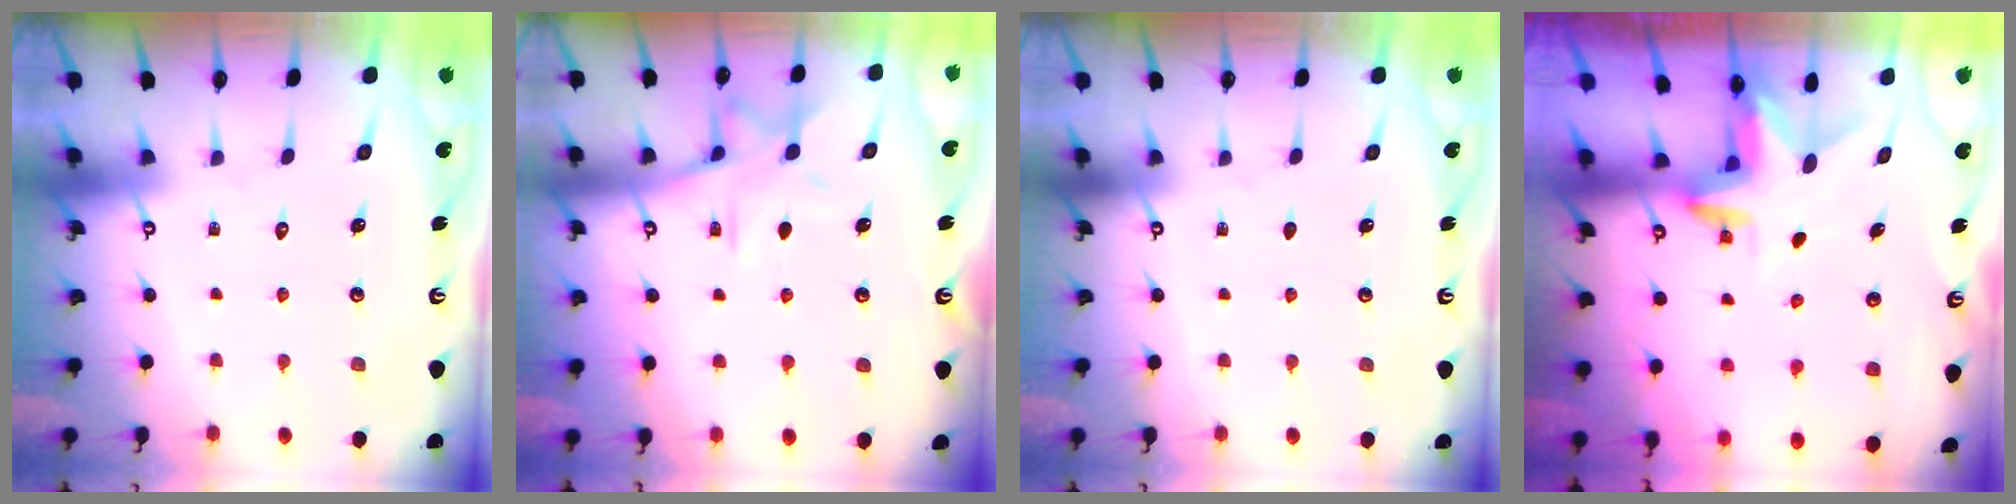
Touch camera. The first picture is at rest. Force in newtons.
{"total": 10.4, "press": 10.4, "slide": 0.7}
{"total": 0.0}
{"total": 3.0, "press": 3.0, "slide": 0.2}